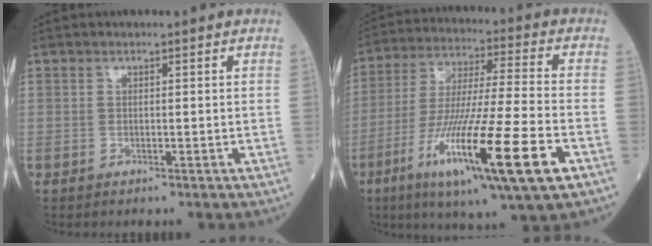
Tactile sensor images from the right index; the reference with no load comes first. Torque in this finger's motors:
{"motor_torque": [1.94, -0.20, 0.92, 0.21]}